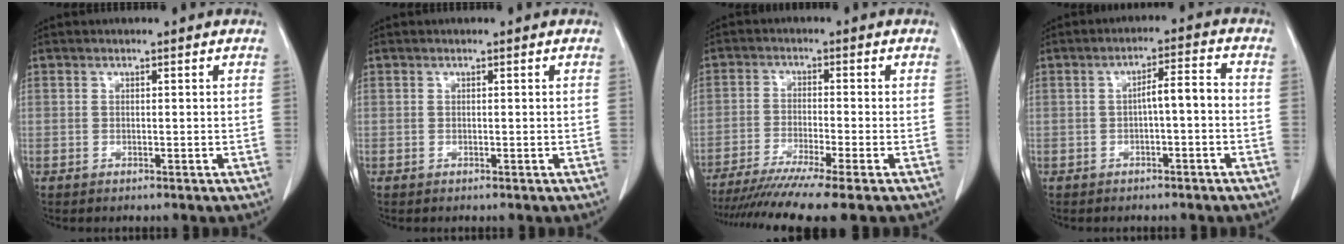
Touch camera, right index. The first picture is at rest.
{"total": 0.0}
{"total": 11.1, "force": [-9.1, -1.6, 6.2], "torque": [-0.084, -0.030, -0.143]}
{"total": 4.2, "force": [-0.7, 0.8, 4.1], "torque": [-0.062, 0.018, -0.009]}